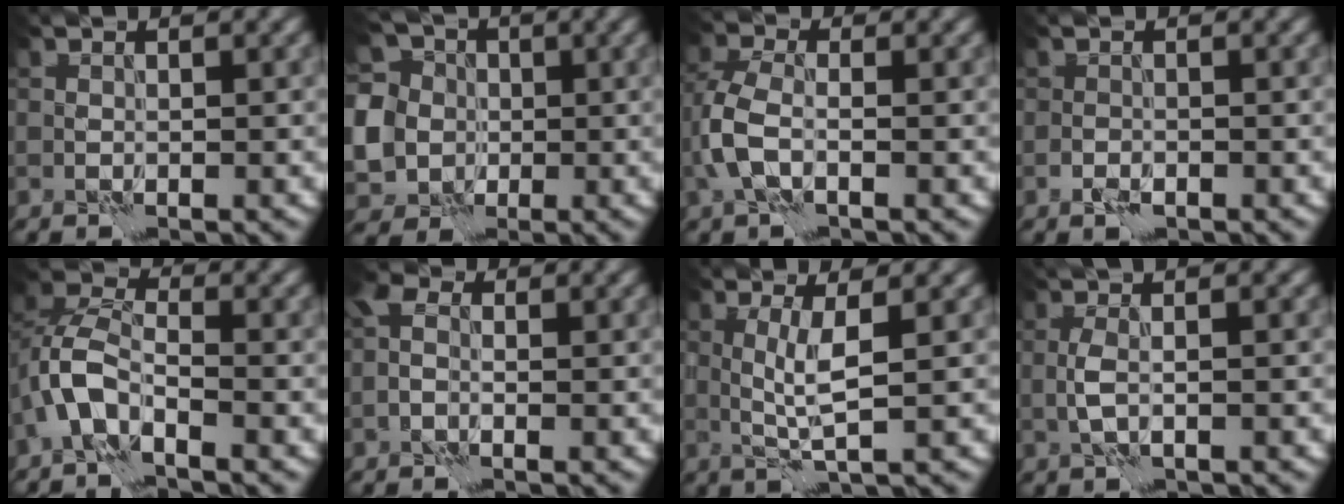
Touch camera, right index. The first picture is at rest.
{"total": 9.3, "force": [-1.2, 8.4, 3.6], "torque": [-0.102, 0.000, -0.044]}
{"total": 3.7, "force": [-1.1, 1.9, 3.0], "torque": [-0.080, 0.007, -0.033]}
{"total": 1.1, "force": [-0.6, 0.6, 0.7], "torque": [-0.017, -0.002, -0.012]}
{"total": 3.9, "force": [-2.1, 1.8, 2.7], "torque": [-0.055, 0.014, -0.050]}
{"total": 2.0, "force": [-0.3, 1.4, 1.4], "torque": [-0.031, 0.009, -0.017]}
{"total": 3.1, "force": [0.6, 0.4, 3.0], "torque": [-0.066, -0.002, 0.013]}
{"total": 1.9, "force": [0.0, 0.1, 1.8], "torque": [-0.040, 0.008, -0.002]}